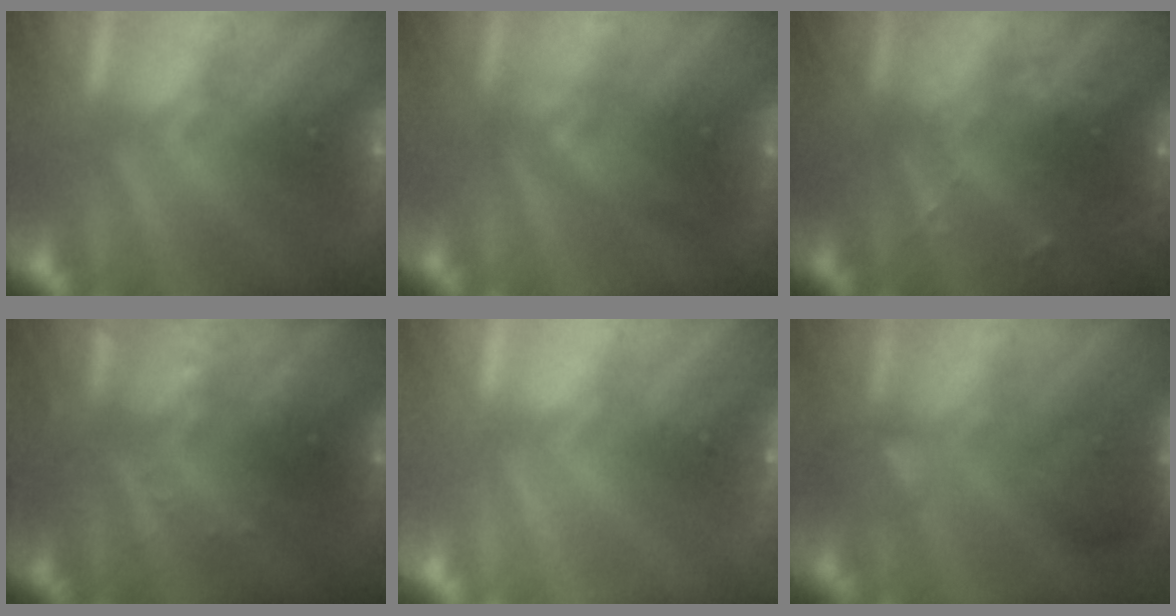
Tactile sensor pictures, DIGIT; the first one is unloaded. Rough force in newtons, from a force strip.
{"total": 2.9}
{"total": 8.6}
{"total": 2.9}
{"total": 2.3}
{"total": 6.6}